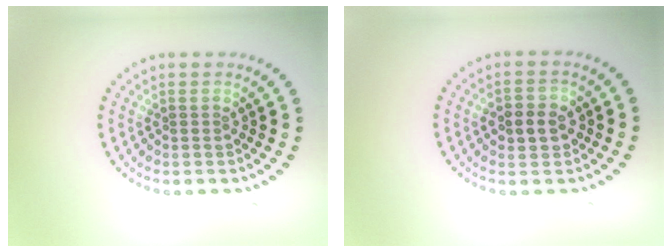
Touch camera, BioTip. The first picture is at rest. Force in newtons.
{"total": 2.7, "press": 2.7, "slide": 0.5}